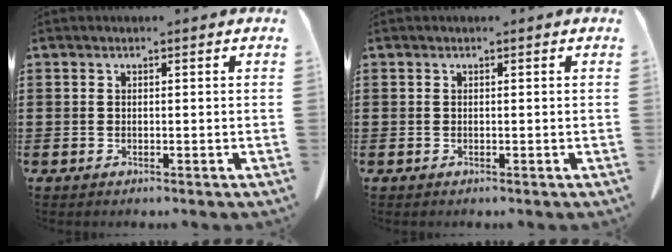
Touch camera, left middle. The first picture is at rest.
{"total": 0.0}